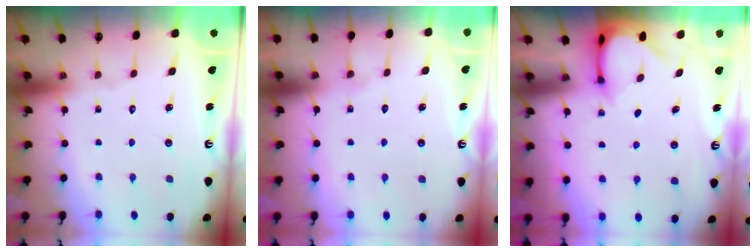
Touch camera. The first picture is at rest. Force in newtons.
{"total": 2.9, "press": 2.9, "slide": 0.3}
{"total": 3.3, "press": 3.3, "slide": 0.3}